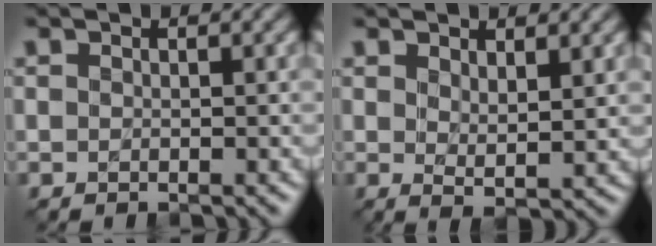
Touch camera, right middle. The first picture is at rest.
{"total": 2.1, "force": [1.4, 0.4, 1.5], "torque": [-0.027, -0.006, 0.027]}